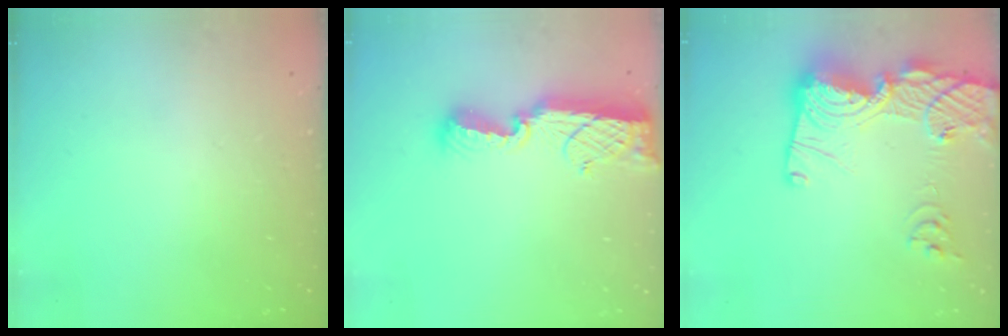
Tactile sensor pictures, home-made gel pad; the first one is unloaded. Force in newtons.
{"total": 11.0, "press": 11.0, "slide": 0.6}
{"total": 19.9, "press": 19.7, "slide": 2.1}